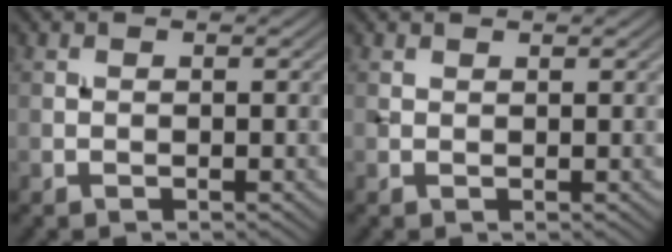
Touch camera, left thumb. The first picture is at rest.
{"total": 0.6, "force": [0.6, 0.2, 0.2], "torque": [-0.006, 0.000, 0.012]}